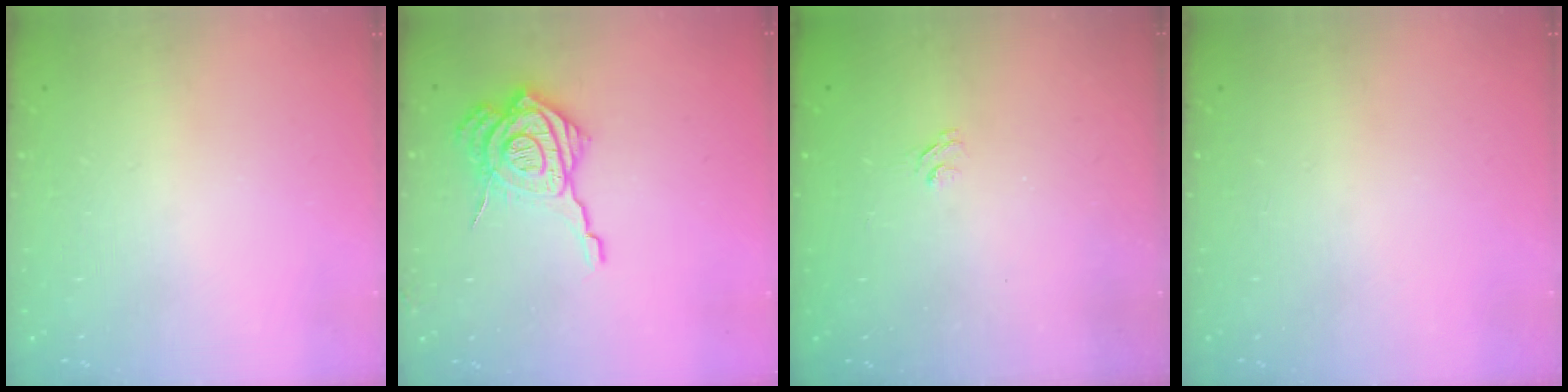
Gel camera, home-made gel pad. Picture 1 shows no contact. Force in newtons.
{"total": 16.0, "press": 15.9, "slide": 2.0}
{"total": 2.1, "press": 1.6, "slide": 1.2}
{"total": 0.0}